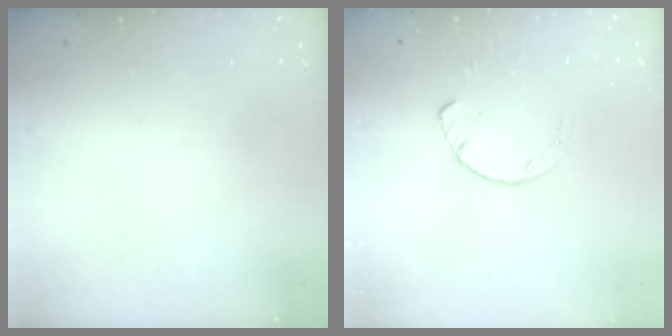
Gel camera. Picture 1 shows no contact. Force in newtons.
{"total": 3.0, "press": 3.0, "slide": 0.4}